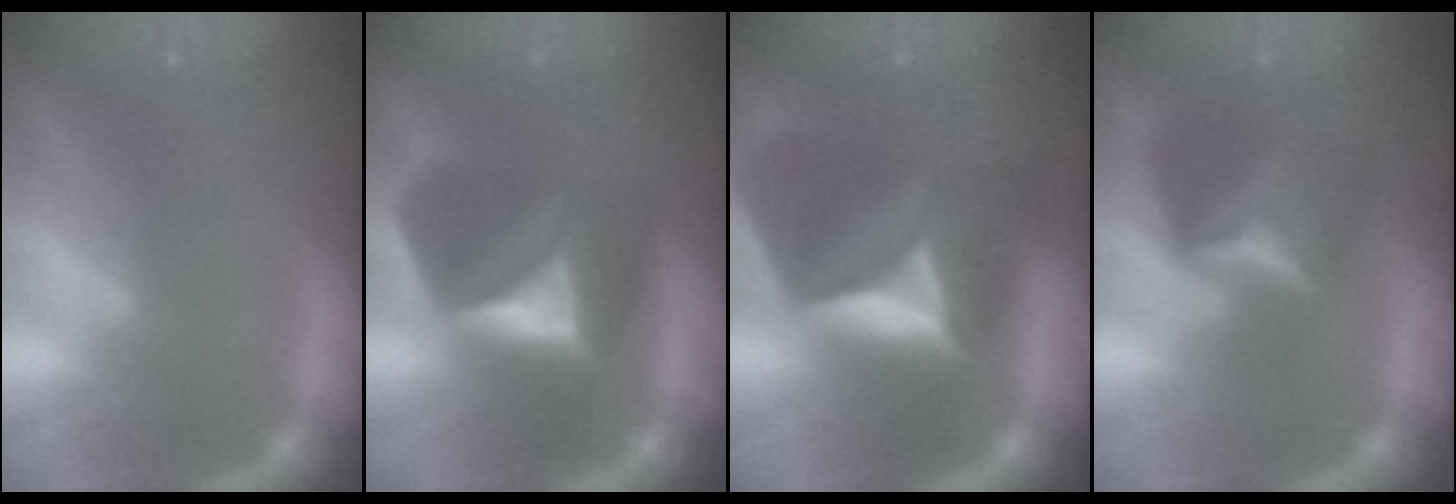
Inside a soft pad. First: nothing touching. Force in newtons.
{"total": 7.4}
{"total": 10.0}
{"total": 5.4}